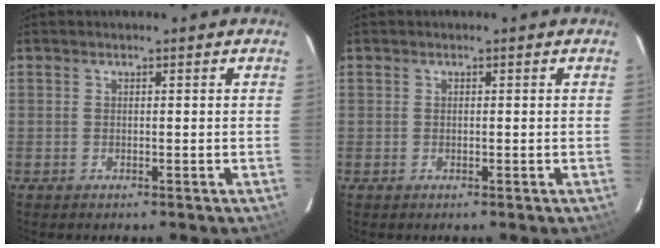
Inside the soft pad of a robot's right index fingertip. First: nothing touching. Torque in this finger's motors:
{"motor_torque": [-0.07, 0.01, -0.04, -0.01]}